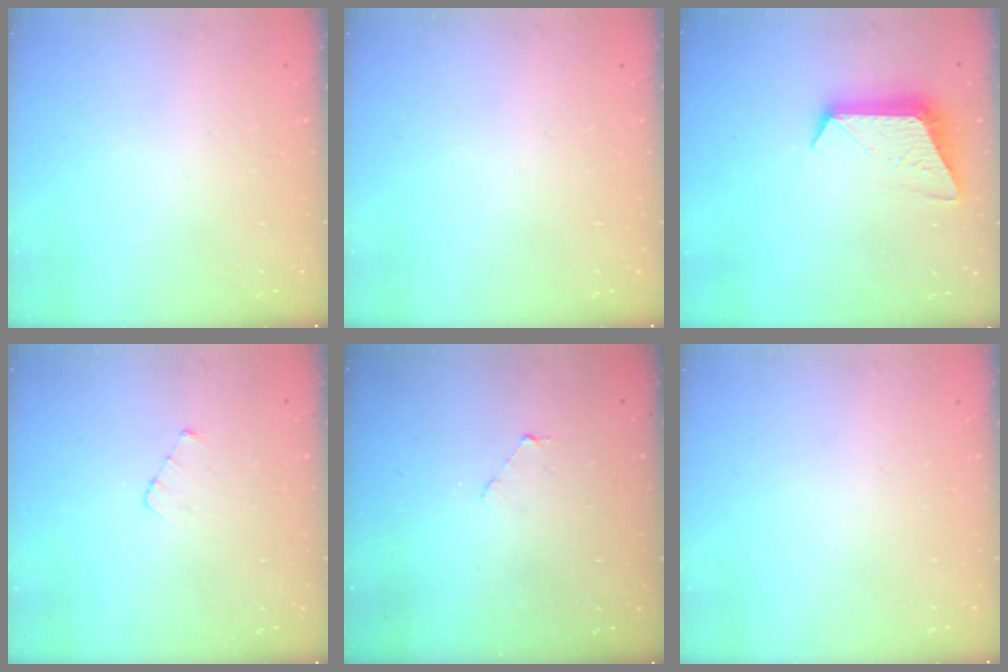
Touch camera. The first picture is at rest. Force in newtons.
{"total": 0.0}
{"total": 10.3, "press": 10.3, "slide": 0.4}
{"total": 2.4, "press": 2.4, "slide": 0.3}
{"total": 1.9, "press": 1.9, "slide": 0.2}
{"total": 0.0}